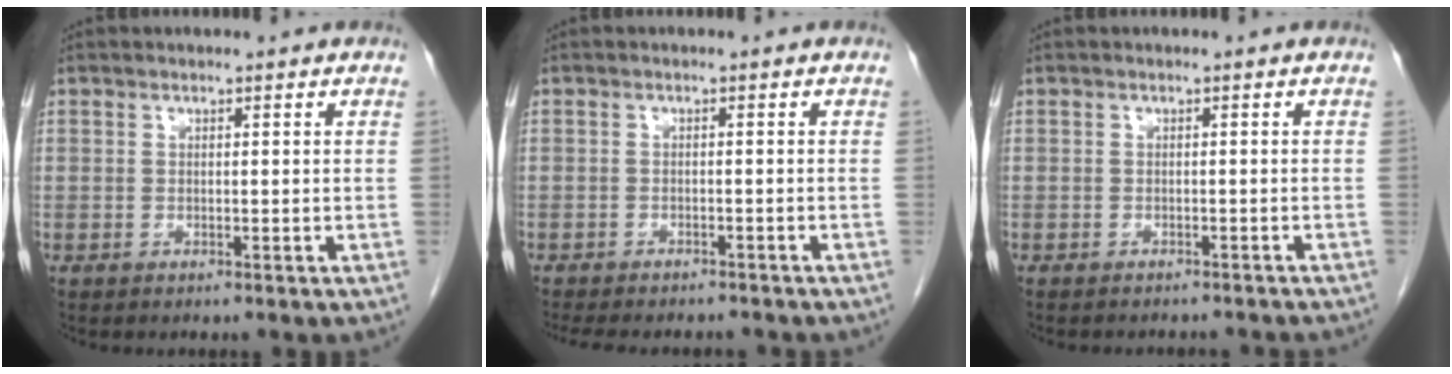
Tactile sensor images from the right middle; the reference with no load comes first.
{"total": 10.4, "force": [-9.2, 3.0, 3.8], "torque": [-0.066, -0.006, -0.118]}
{"total": 6.5, "force": [-6.0, 1.5, 1.9], "torque": [-0.018, -0.004, -0.064]}